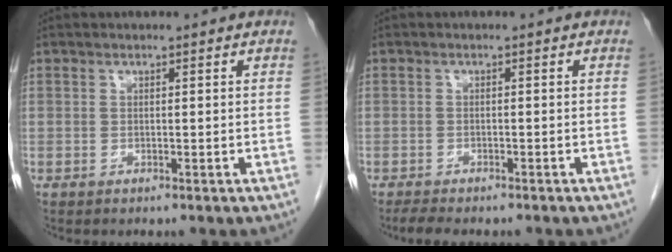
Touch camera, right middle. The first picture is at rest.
{"total": 3.7, "force": [-3.1, 1.0, 1.7], "torque": [-0.035, -0.012, -0.042]}